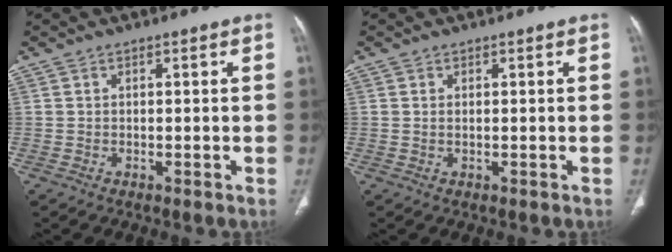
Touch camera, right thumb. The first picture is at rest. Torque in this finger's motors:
{"motor_torque": [-0.31, -0.10, -0.44, 0.35, -0.05]}